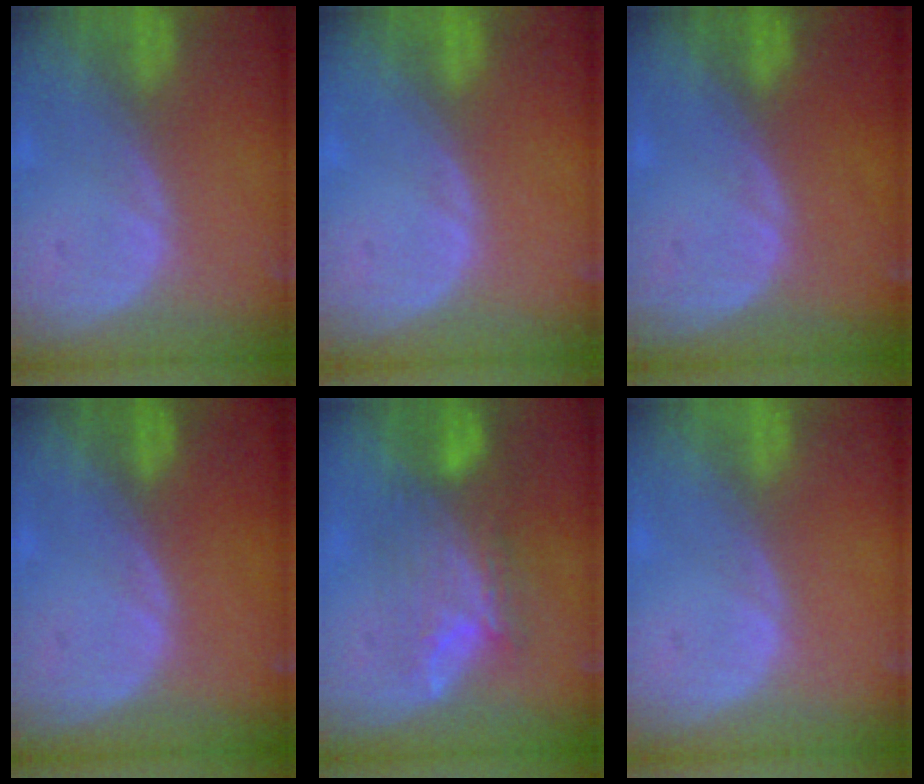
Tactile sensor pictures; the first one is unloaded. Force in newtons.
{"total": 0.0}
{"total": 0.0}
{"total": 0.0}
{"total": 7.6, "press": 7.3, "slide": 2.2}
{"total": 0.0}